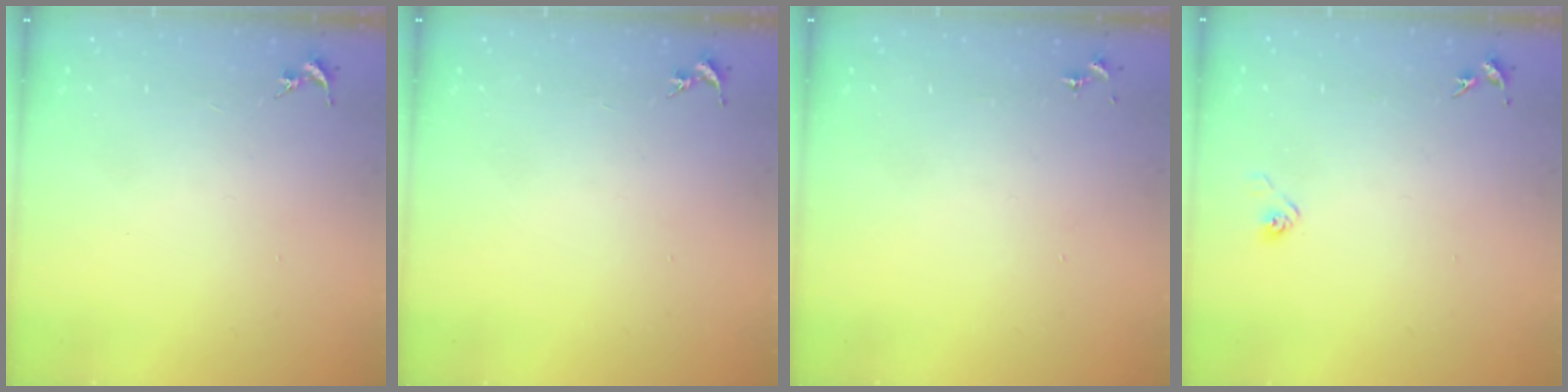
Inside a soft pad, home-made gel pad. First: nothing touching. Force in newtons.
{"total": 0.0}
{"total": 0.0}
{"total": 2.9, "press": 2.8, "slide": 0.8}